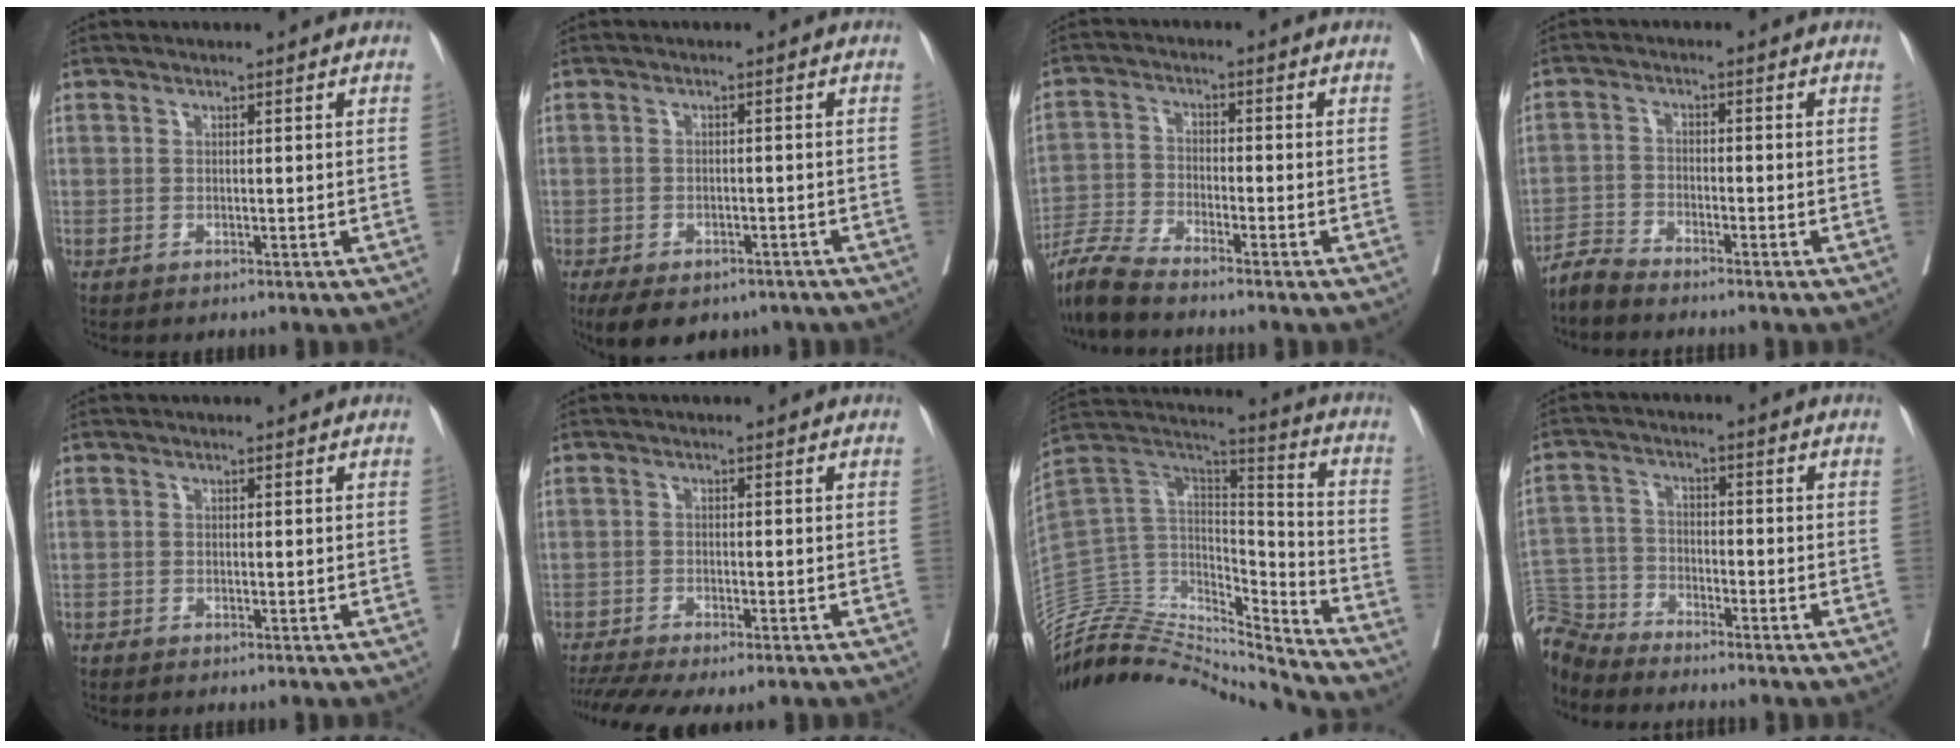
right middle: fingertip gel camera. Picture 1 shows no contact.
{"total": 10.4, "force": [-7.6, 5.2, 4.9], "torque": [-0.082, -0.007, -0.103]}
{"total": 6.4, "force": [-5.9, -0.7, 2.4], "torque": [-0.049, -0.025, -0.122]}
{"total": 3.0, "force": [-3.0, -0.3, 0.1], "torque": [-0.001, -0.014, -0.065]}
{"total": 0.6, "force": [-0.6, -0.1, 0.0], "torque": [-0.005, -0.001, -0.016]}
{"total": 10.2, "force": [-8.2, 1.9, 5.8], "torque": [-0.095, -0.001, -0.125]}
{"total": 21.1, "force": [-20.5, 3.7, 3.3], "torque": [-0.053, 0.066, -0.344]}
{"total": 7.0, "force": [-6.9, 1.1, -0.7], "torque": [0.007, 0.004, -0.144]}